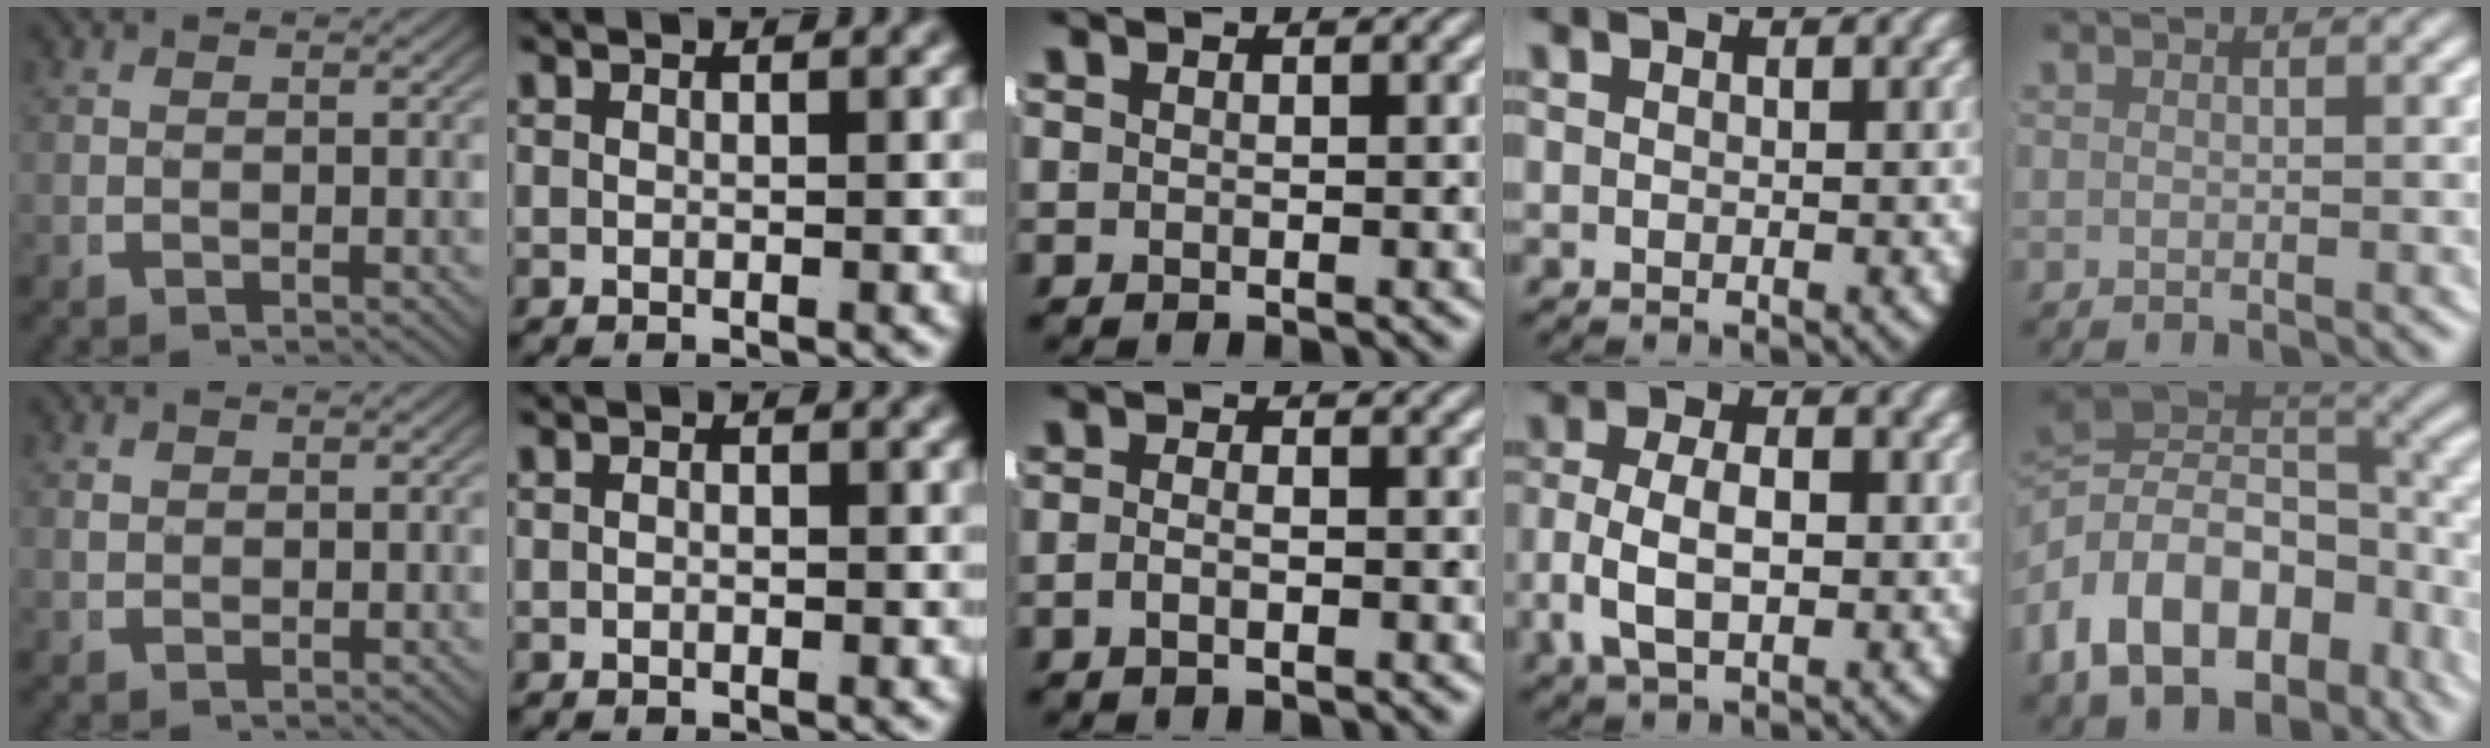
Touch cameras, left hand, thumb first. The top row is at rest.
{"thumb": {"total": 0.9, "force": [0.7, 0.5, 0.2], "torque": [-0.003, 0.001, 0.018]}, "index": {"total": 0.6, "force": [-0.4, 0.3, 0.4], "torque": [-0.008, -0.002, -0.008]}, "middle": {"total": 1.6, "force": [-1.0, 0.3, 1.2], "torque": [-0.020, 0.004, -0.020]}, "ring": {"total": 5.3, "force": [-0.7, 3.3, 4.0], "torque": [-0.094, -0.013, -0.003]}, "little": {"total": 12.5, "force": [-2.2, 8.7, 8.6], "torque": [-0.178, -0.025, -0.017]}}